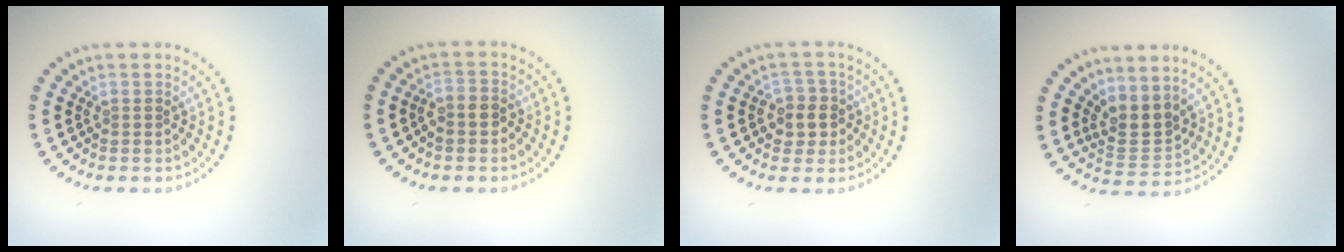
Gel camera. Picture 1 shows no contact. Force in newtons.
{"total": 2.0, "press": 1.8, "slide": 0.8}
{"total": 2.8, "press": 2.6, "slide": 0.9}
{"total": 3.1, "press": 2.7, "slide": 1.5}